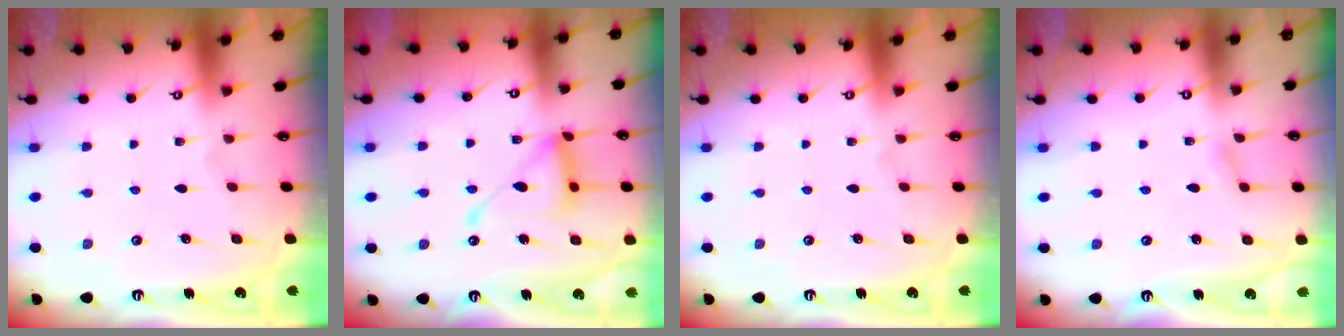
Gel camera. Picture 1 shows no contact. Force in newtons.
{"total": 15.1, "press": 15.1, "slide": 1.3}
{"total": 0.0}
{"total": 1.6, "press": 1.6, "slide": 0.1}